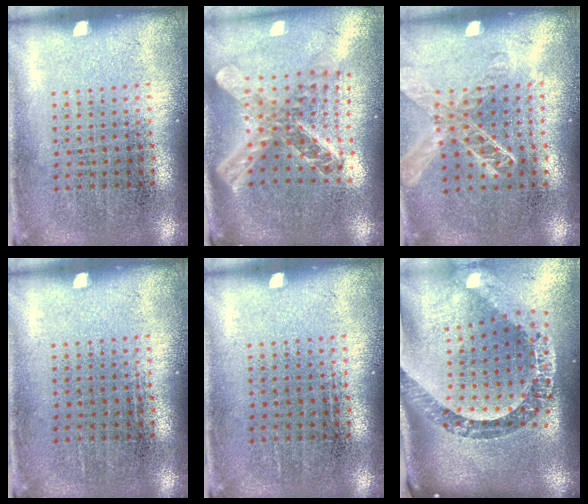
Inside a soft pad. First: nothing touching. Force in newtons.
{"total": 2.5, "press": 1.9, "slide": 1.5}
{"total": 1.4, "press": 1.3, "slide": 0.5}
{"total": 0.0}
{"total": 0.0}
{"total": 3.2, "press": 2.3, "slide": 2.2}